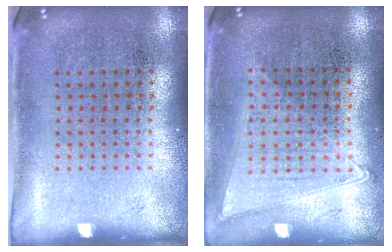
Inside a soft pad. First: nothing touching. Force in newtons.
{"total": 1.0, "press": 1.0, "slide": 0.4}